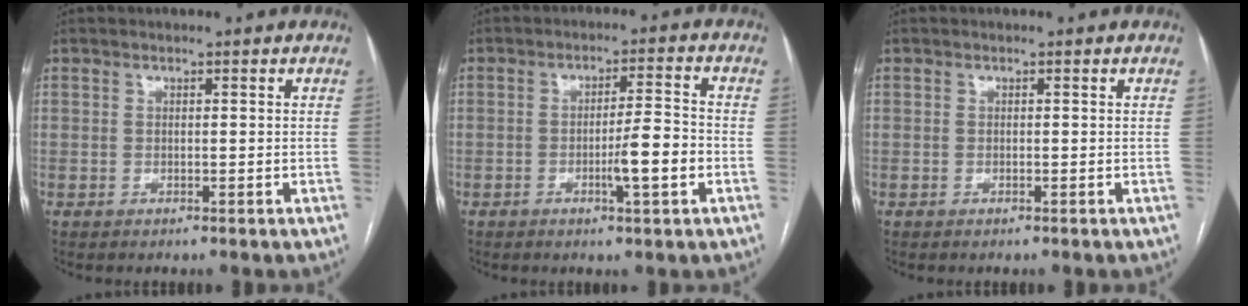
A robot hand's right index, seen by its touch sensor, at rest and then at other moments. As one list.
[{"total": 6.3, "force": [-2.0, 0.3, 5.9], "torque": [-0.097, 0.001, -0.028]}, {"total": 0.0}]